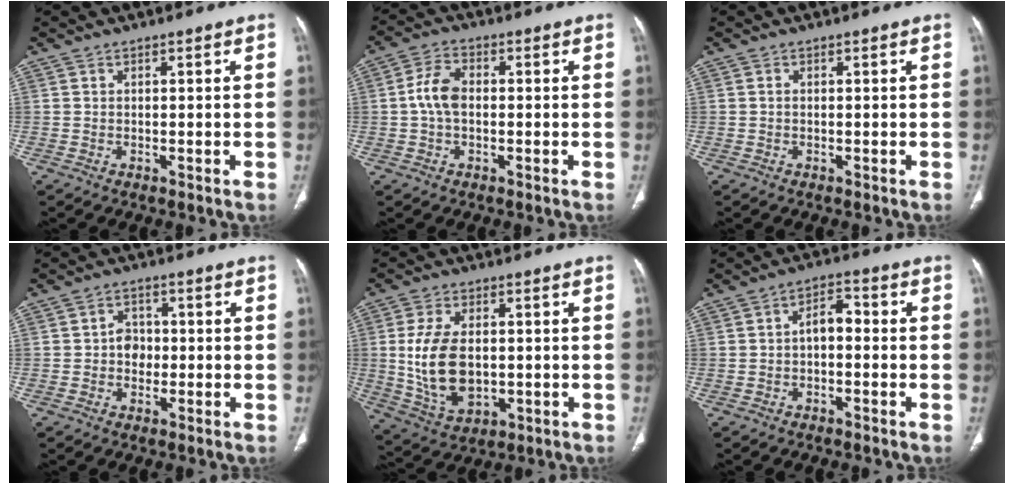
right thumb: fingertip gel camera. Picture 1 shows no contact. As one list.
[{"total": 5.7, "force": [-0.2, 3.5, 4.5], "torque": [-0.090, 0.015, -0.010]}, {"total": 0.0}, {"total": 3.8, "force": [-0.3, 3.2, 2.0], "torque": [-0.010, 0.009, -0.011]}, {"total": 12.7, "force": [0.0, 7.7, 10.1], "torque": [-0.191, -0.008, 0.015]}, {"total": 4.6, "force": [-0.6, 2.7, 3.7], "torque": [-0.048, 0.024, -0.019]}]